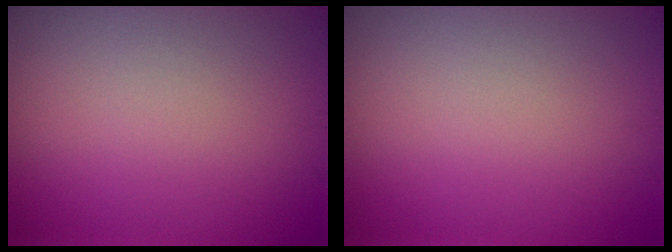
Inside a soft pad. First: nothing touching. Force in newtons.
{"total": 0.0}